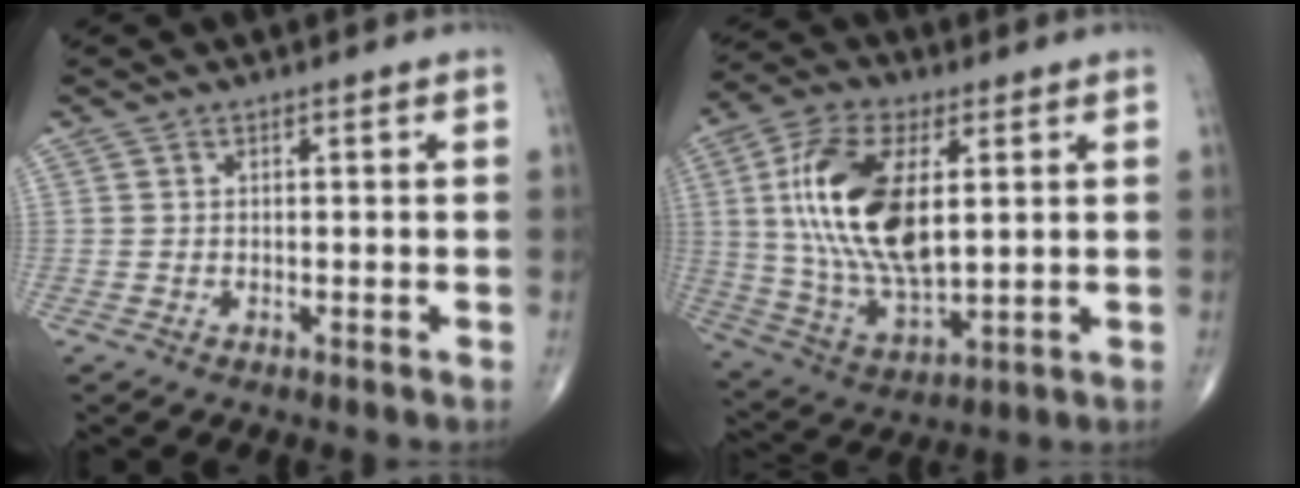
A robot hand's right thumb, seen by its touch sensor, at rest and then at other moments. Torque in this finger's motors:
{"motor_torque": [1.53, 3.48, 2.15, 0.54, 0.69]}